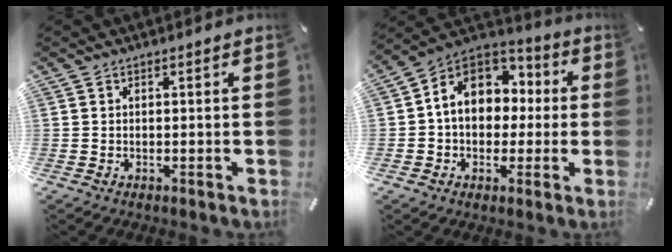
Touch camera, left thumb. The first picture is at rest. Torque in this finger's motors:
{"motor_torque": [1.73, 3.28, 1.15, -0.63, 0.39]}